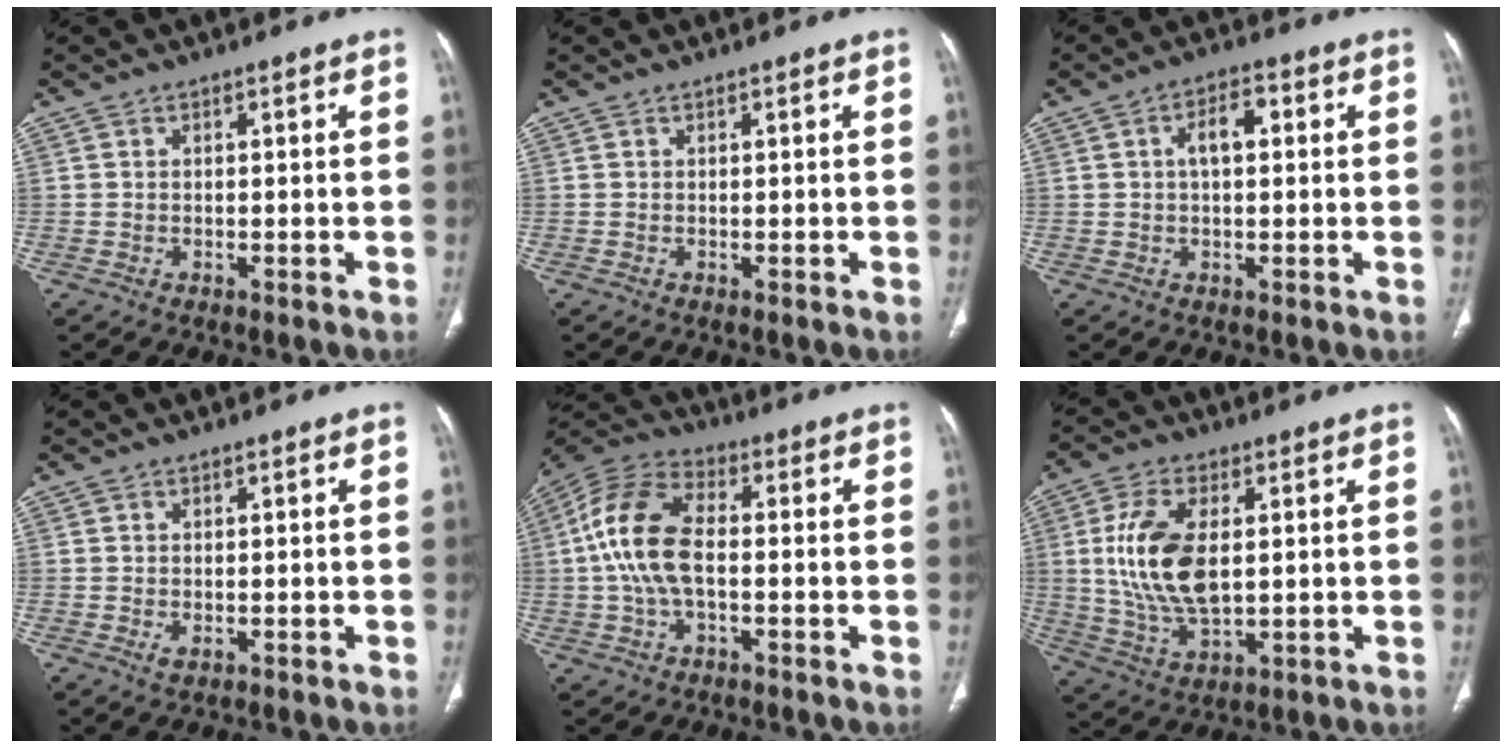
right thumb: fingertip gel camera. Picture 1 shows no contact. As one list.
[{"total": 0.0}, {"total": 5.0, "force": [0.9, 2.6, 4.2], "torque": [-0.071, 0.016, 0.011]}, {"total": 1.1, "force": [-0.2, 0.7, 0.8], "torque": [-0.016, -0.003, 0.001]}, {"total": 13.0, "force": [-0.3, 7.2, 10.8], "torque": [-0.224, 0.033, -0.011]}, {"total": 13.8, "force": [1.8, 7.1, 11.7], "torque": [-0.236, -0.011, 0.041]}]